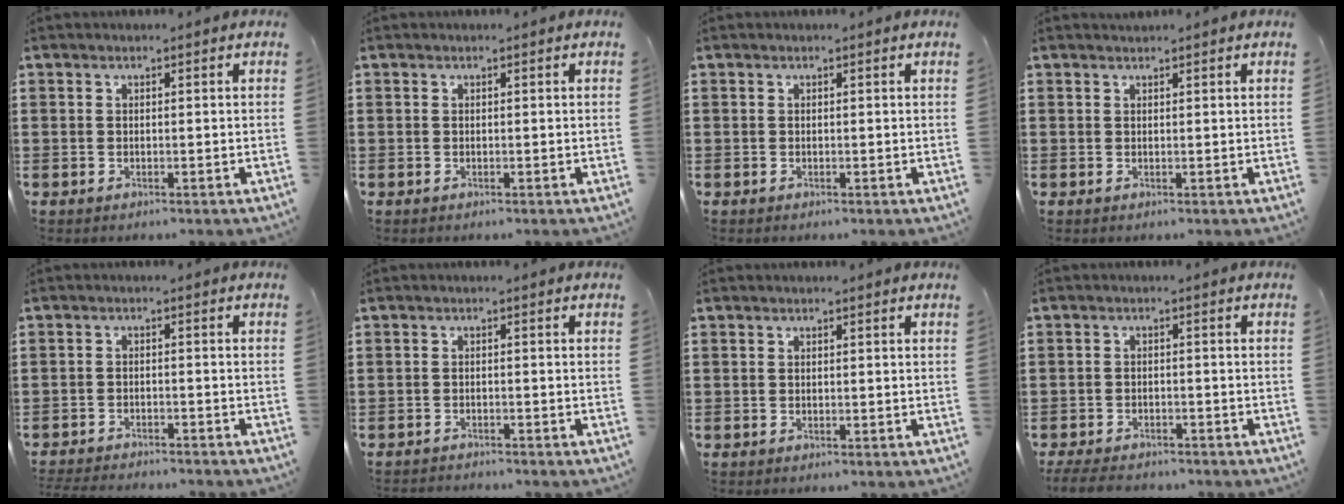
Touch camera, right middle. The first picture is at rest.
{"total": 0.0}
{"total": 0.0}
{"total": 0.7, "force": [0.6, 0.2, 0.0], "torque": [-0.001, 0.000, 0.013]}
{"total": 2.6, "force": [-2.6, 0.0, 0.1], "torque": [-0.012, -0.004, -0.057]}
{"total": 1.3, "force": [-1.3, 0.0, 0.0], "torque": [-0.003, 0.002, -0.028]}
{"total": 0.0}
{"total": 3.1, "force": [-3.0, 0.6, 0.5], "torque": [-0.018, 0.000, -0.066]}